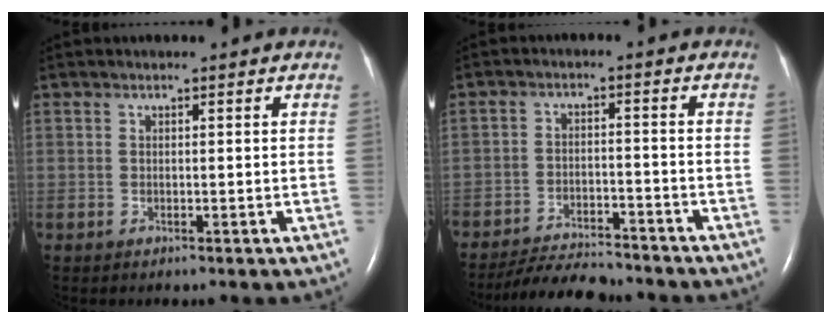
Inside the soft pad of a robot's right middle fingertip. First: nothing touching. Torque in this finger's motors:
{"motor_torque": [0.19, -0.20, 0.17, 0.11]}